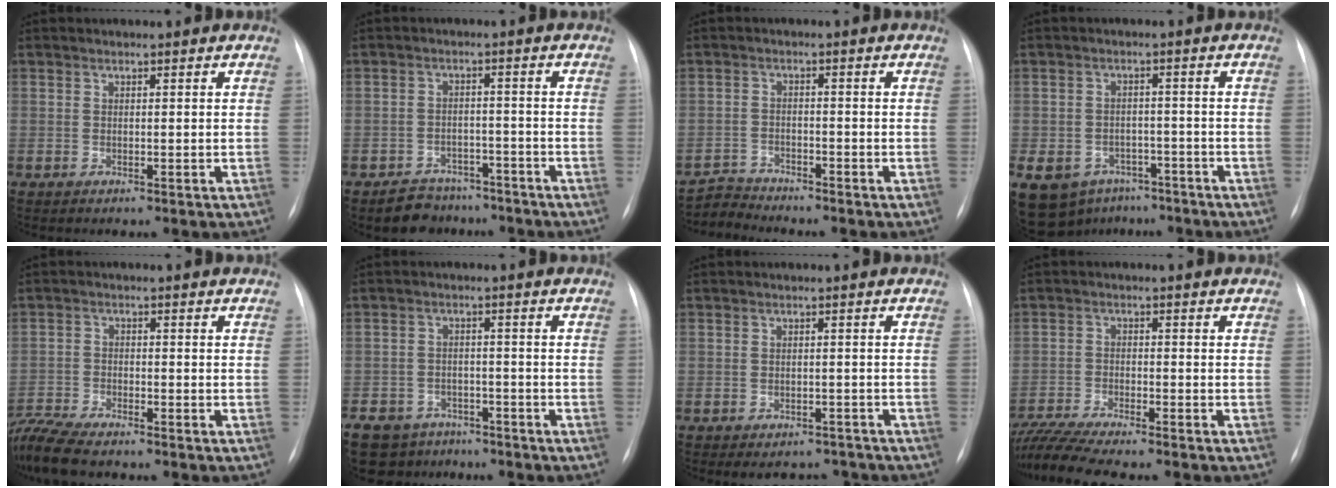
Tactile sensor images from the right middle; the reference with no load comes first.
{"total": 5.8, "force": [-4.7, 3.3, 0.4], "torque": [-0.003, 0.011, -0.070]}
{"total": 3.3, "force": [-3.0, -0.3, -1.3], "torque": [0.027, -0.015, -0.056]}
{"total": 15.0, "force": [-8.8, 10.8, 5.6], "torque": [-0.149, 0.005, -0.113]}
{"total": 9.2, "force": [-8.1, 1.5, 4.2], "torque": [-0.090, -0.014, -0.145]}
{"total": 11.8, "force": [-9.0, 6.9, 3.1], "torque": [-0.076, -0.003, -0.121]}
{"total": 6.0, "force": [-5.3, 2.7, 0.9], "torque": [0.003, 0.013, -0.060]}
{"total": 10.3, "force": [-9.1, -0.1, 4.7], "torque": [-0.083, -0.015, -0.151]}